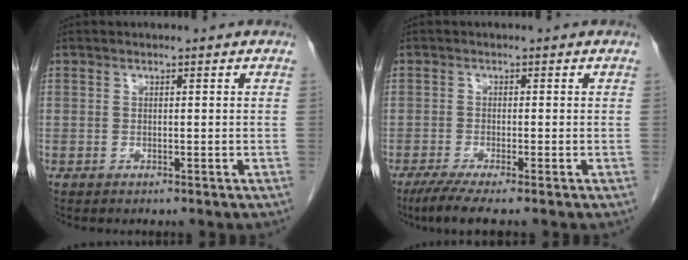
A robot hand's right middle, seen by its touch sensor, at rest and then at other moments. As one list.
[{"total": 4.7, "force": [-3.5, -0.1, 3.2], "torque": [-0.055, -0.013, -0.063]}]